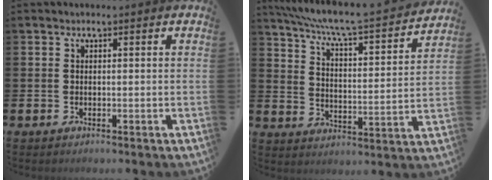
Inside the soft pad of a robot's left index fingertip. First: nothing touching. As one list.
[{"total": 7.3, "force": [6.7, 0.3, 2.9], "torque": [-0.081, -0.055, 0.109]}]